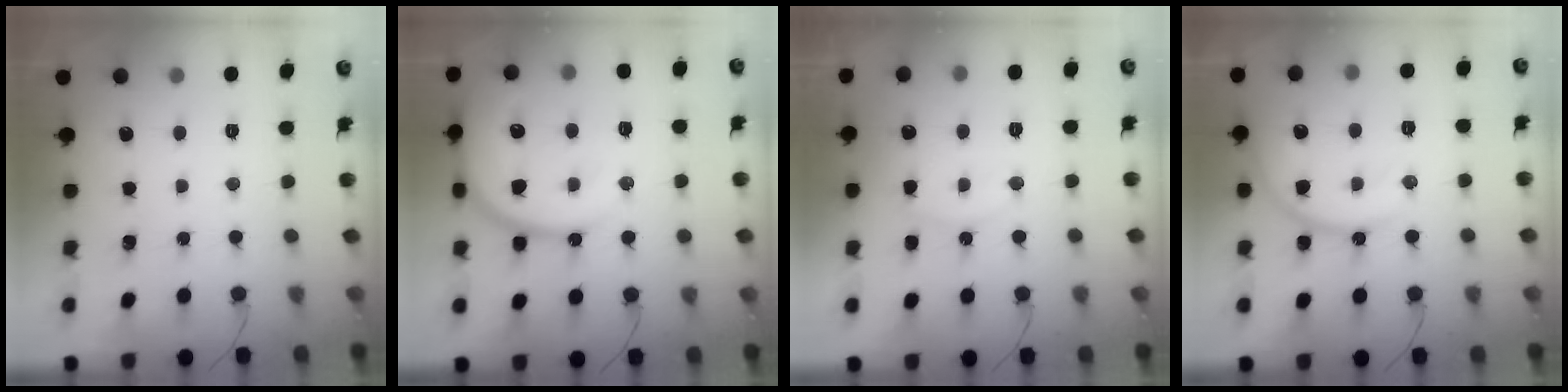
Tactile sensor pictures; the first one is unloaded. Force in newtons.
{"total": 18.3, "press": 18.2, "slide": 1.8}
{"total": 8.8, "press": 8.8, "slide": 0.7}
{"total": 12.9, "press": 12.9, "slide": 0.4}